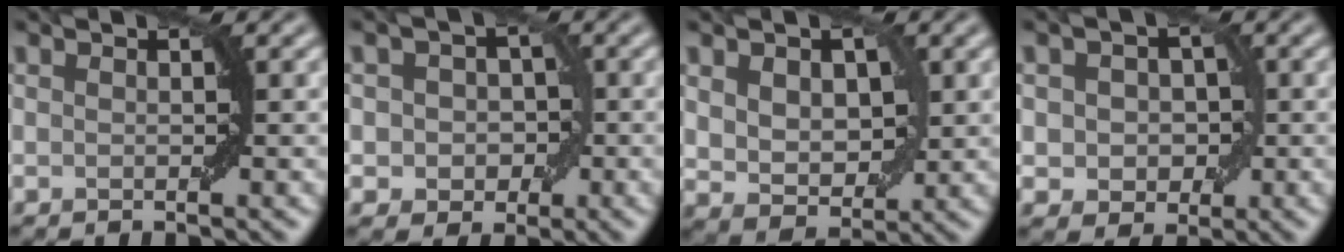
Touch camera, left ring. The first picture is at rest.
{"total": 3.4, "force": [-0.1, 3.0, 1.7], "torque": [-0.007, 0.009, -0.017]}
{"total": 4.7, "force": [1.0, 3.2, 3.3], "torque": [-0.057, -0.007, 0.024]}
{"total": 3.5, "force": [0.0, 2.9, 2.0], "torque": [-0.021, 0.002, -0.008]}